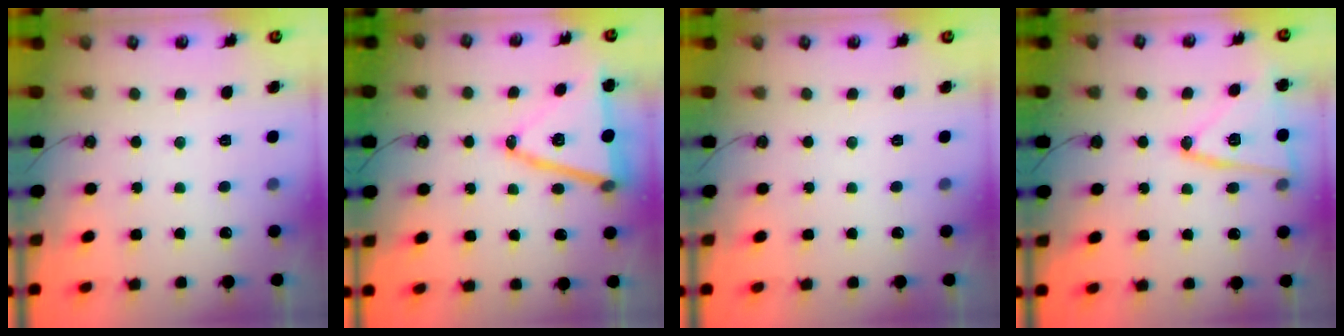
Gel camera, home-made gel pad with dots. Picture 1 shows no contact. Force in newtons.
{"total": 16.9, "press": 16.5, "slide": 3.8}
{"total": 0.0}
{"total": 16.1, "press": 16.1, "slide": 0.6}